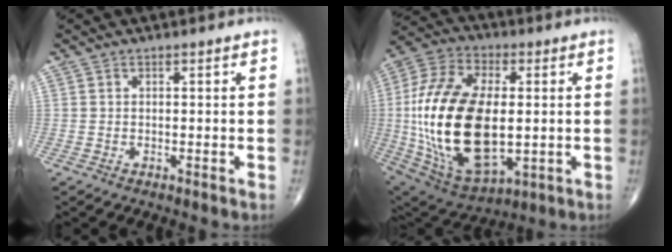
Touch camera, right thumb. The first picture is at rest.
{"total": 27.0, "force": [-0.7, 14.5, 22.8], "torque": [-0.462, -0.005, 0.005]}